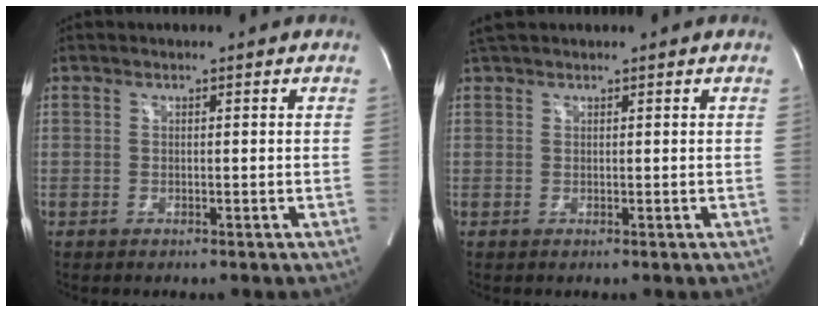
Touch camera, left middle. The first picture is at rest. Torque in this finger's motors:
{"motor_torque": [0.37, -0.11, -0.13, 0.03]}